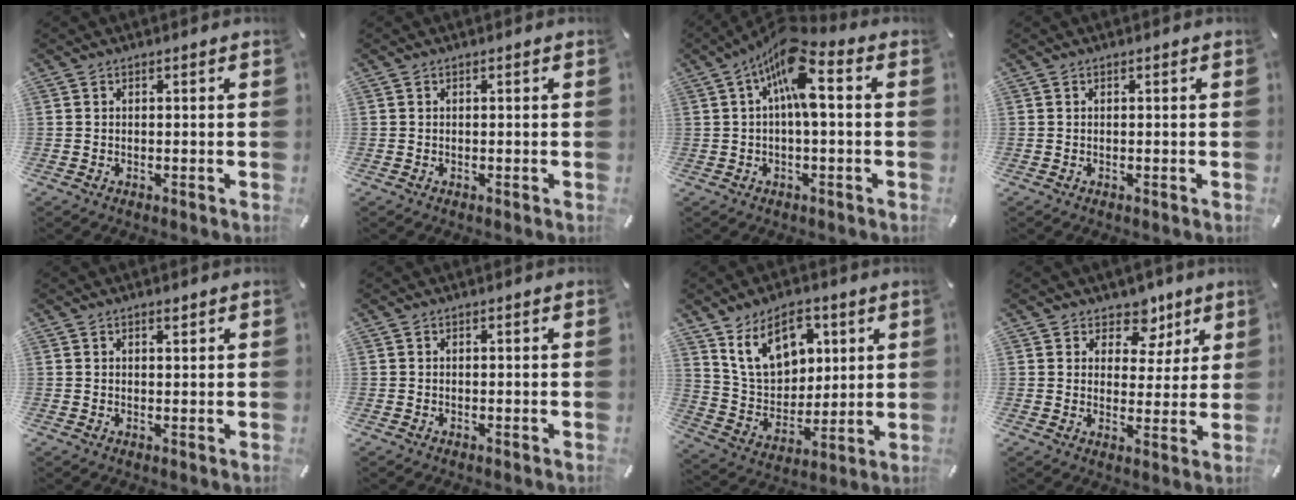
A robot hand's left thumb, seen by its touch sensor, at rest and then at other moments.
{"total": 0.0}
{"total": 12.2, "force": [2.6, 4.7, 10.9], "torque": [-0.181, -0.012, 0.043]}
{"total": 0.0}
{"total": 1.2, "force": [0.7, 0.6, 0.7], "torque": [-0.015, 0.002, 0.013]}
{"total": 0.0}
{"total": 14.5, "force": [7.4, 9.9, 7.6], "torque": [-0.146, -0.022, 0.140]}
{"total": 7.8, "force": [4.6, 5.8, 2.5], "torque": [-0.028, -0.034, 0.077]}